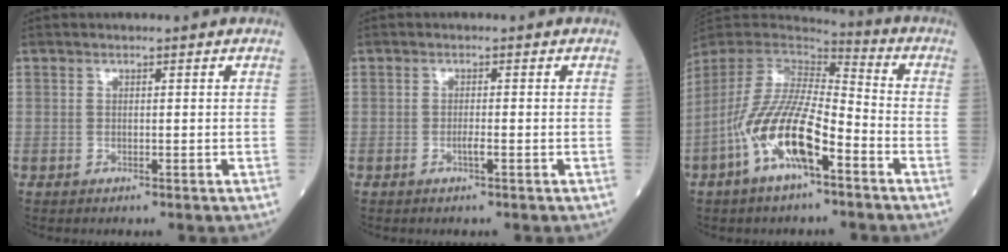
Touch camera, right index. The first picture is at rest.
{"total": 1.2, "force": [-0.5, 0.0, 1.1], "torque": [-0.024, -0.001, -0.010]}
{"total": 14.7, "force": [-6.4, 4.0, 12.6], "torque": [-0.266, -0.001, -0.120]}